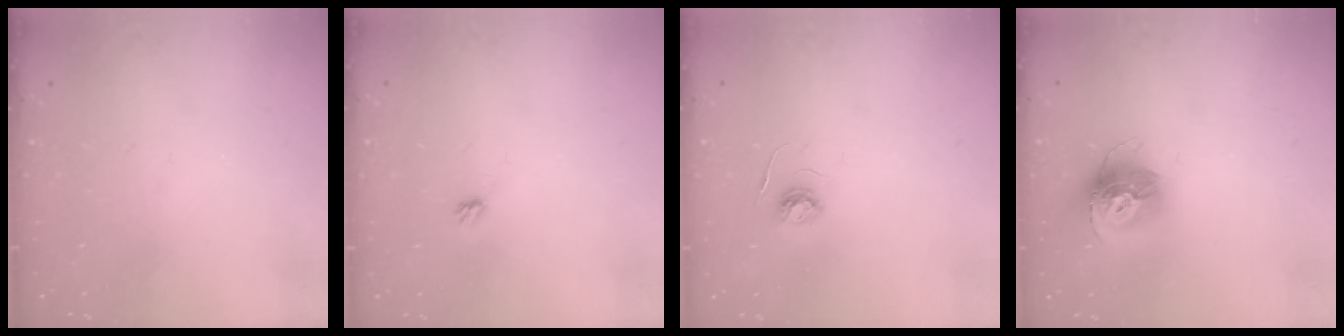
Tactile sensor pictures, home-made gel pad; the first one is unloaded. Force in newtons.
{"total": 2.9, "press": 2.9, "slide": 0.5}
{"total": 3.8, "press": 3.8, "slide": 0.4}
{"total": 13.8, "press": 13.8, "slide": 1.0}